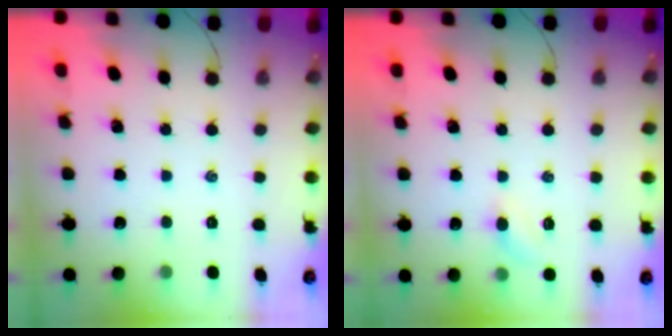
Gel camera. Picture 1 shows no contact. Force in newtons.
{"total": 3.6, "press": 3.4, "slide": 1.1}